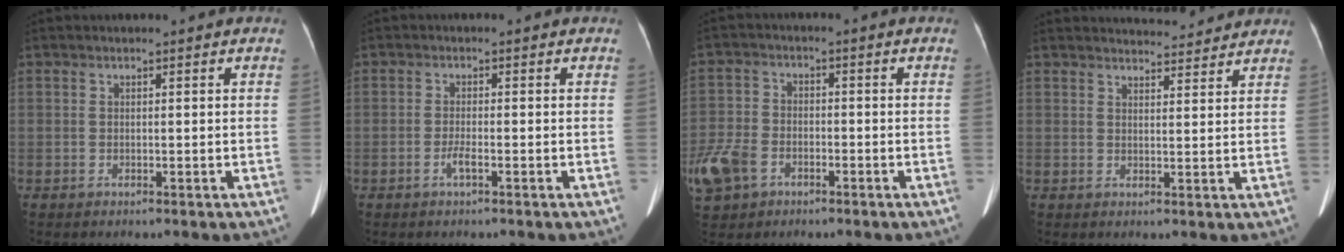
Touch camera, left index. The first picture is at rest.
{"total": 1.6, "force": [-0.8, 0.1, 1.4], "torque": [-0.030, -0.001, -0.016]}
{"total": 10.1, "force": [-5.1, 6.9, 5.3], "torque": [-0.150, 0.002, -0.091]}
{"total": 8.2, "force": [8.0, 1.3, 1.4], "torque": [-0.013, 0.010, 0.092]}